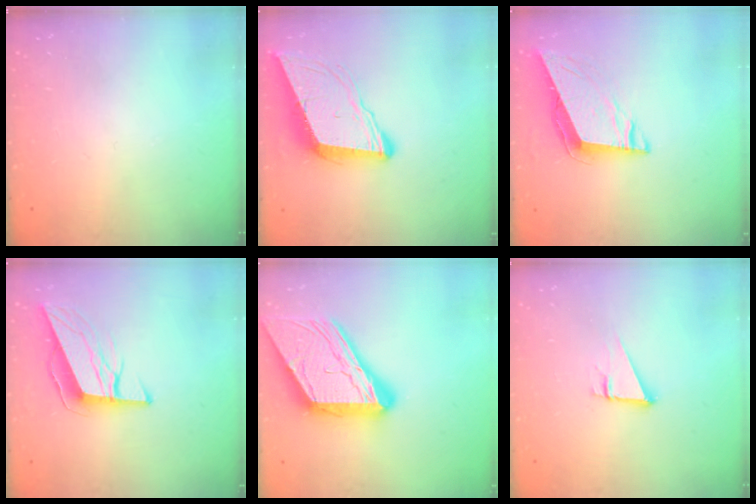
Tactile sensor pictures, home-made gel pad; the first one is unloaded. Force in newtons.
{"total": 10.5, "press": 9.9, "slide": 3.6}
{"total": 9.2, "press": 8.9, "slide": 2.2}
{"total": 10.7, "press": 10.2, "slide": 3.3}
{"total": 23.0, "press": 22.9, "slide": 2.4}
{"total": 3.6, "press": 3.6, "slide": 0.3}